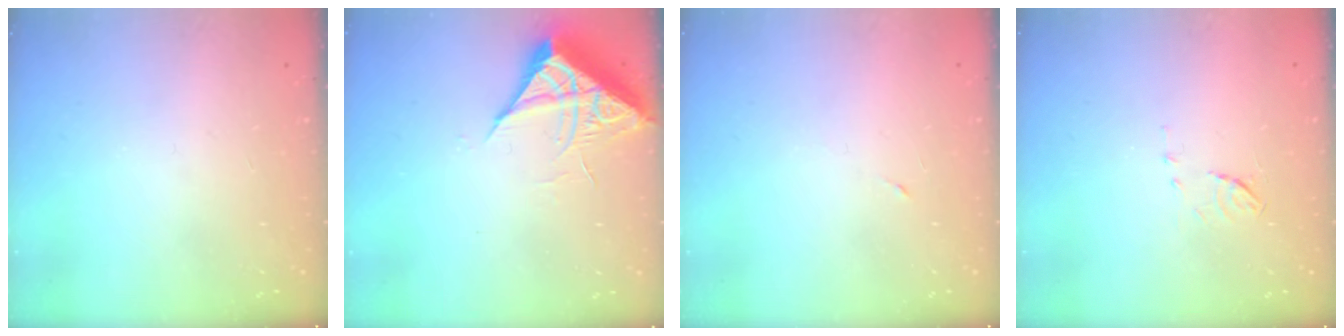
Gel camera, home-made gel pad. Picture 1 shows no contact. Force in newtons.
{"total": 6.9, "press": 6.9, "slide": 0.4}
{"total": 3.1, "press": 2.9, "slide": 1.1}
{"total": 5.3, "press": 5.3, "slide": 0.6}